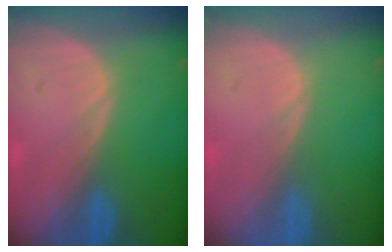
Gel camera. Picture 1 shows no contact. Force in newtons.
{"total": 0.0}